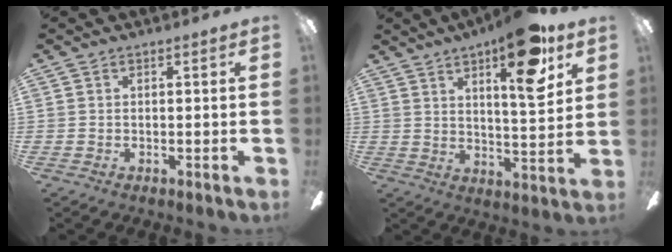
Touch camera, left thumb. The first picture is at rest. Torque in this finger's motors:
{"motor_torque": [0.37, -0.07, 0.02, -0.31, 0.13]}